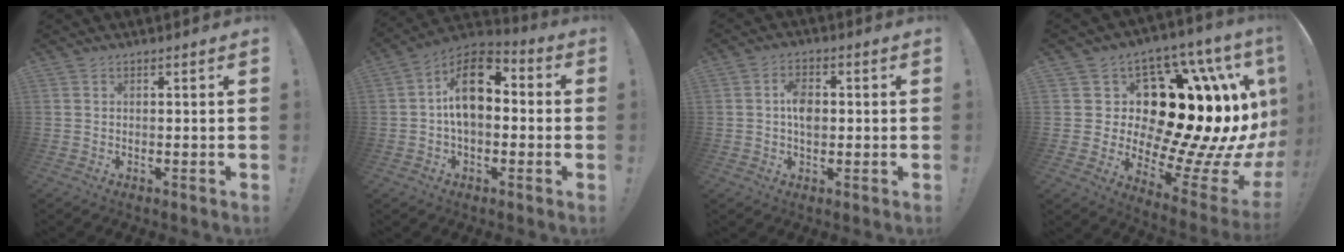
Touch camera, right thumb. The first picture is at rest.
{"total": 14.6, "force": [1.3, 9.0, 11.4], "torque": [-0.175, 0.012, 0.022]}
{"total": 6.5, "force": [0.2, 4.2, 5.0], "torque": [-0.081, 0.006, 0.003]}
{"total": 20.9, "force": [4.1, 8.7, 18.6], "torque": [-0.271, -0.091, 0.109]}